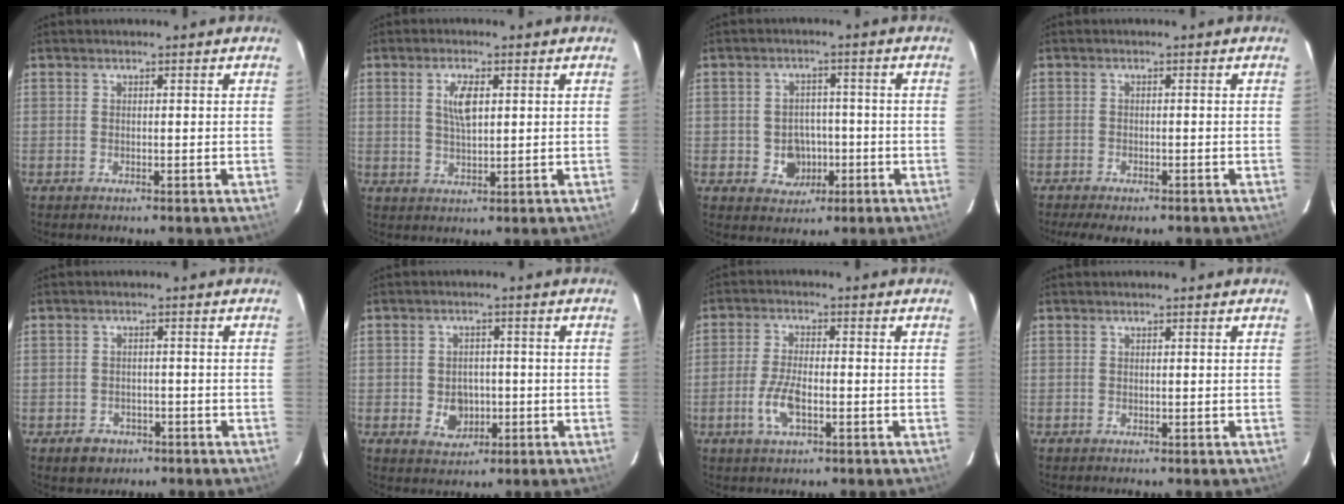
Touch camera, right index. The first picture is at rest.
{"total": 4.7, "force": [1.3, 1.8, 4.1], "torque": [-0.076, 0.002, 0.027]}
{"total": 5.8, "force": [-1.6, 5.2, 1.9], "torque": [-0.048, 0.015, -0.006]}
{"total": 6.2, "force": [-4.9, 1.6, 3.3], "torque": [-0.081, -0.021, -0.075]}
{"total": 4.2, "force": [-2.4, 3.3, 1.0], "torque": [-0.028, 0.008, -0.027]}
{"total": 5.3, "force": [-1.2, 4.5, 2.6], "torque": [-0.052, 0.005, -0.006]}
{"total": 6.5, "force": [-2.3, 2.5, 5.5], "torque": [-0.120, -0.002, -0.045]}
{"total": 0.0}